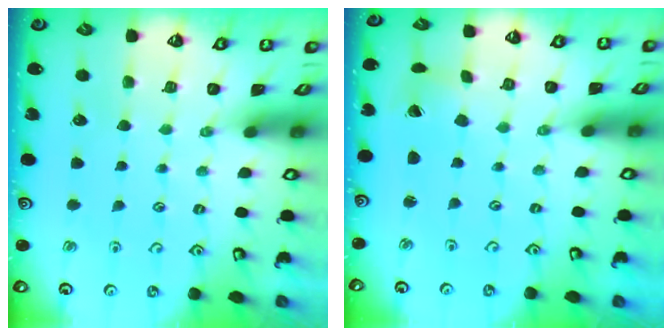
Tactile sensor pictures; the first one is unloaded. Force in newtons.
{"total": 1.2, "press": 1.1, "slide": 0.3}